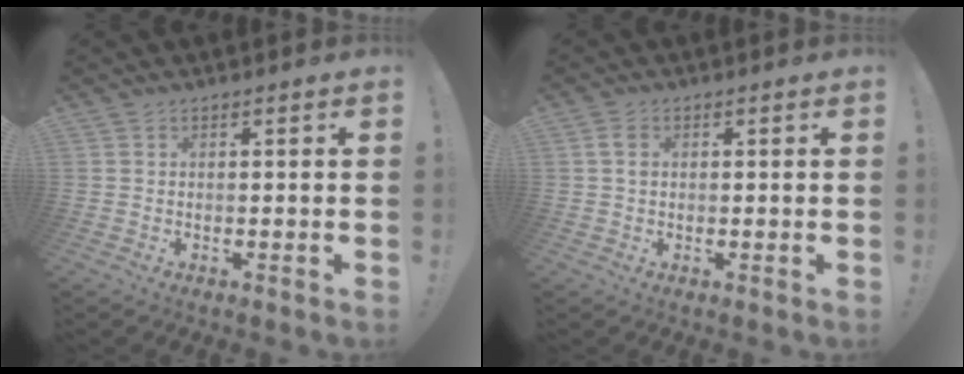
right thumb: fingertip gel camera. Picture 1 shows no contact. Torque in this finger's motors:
{"motor_torque": [0.03, 0.15, -0.01, 0.15, -0.06]}